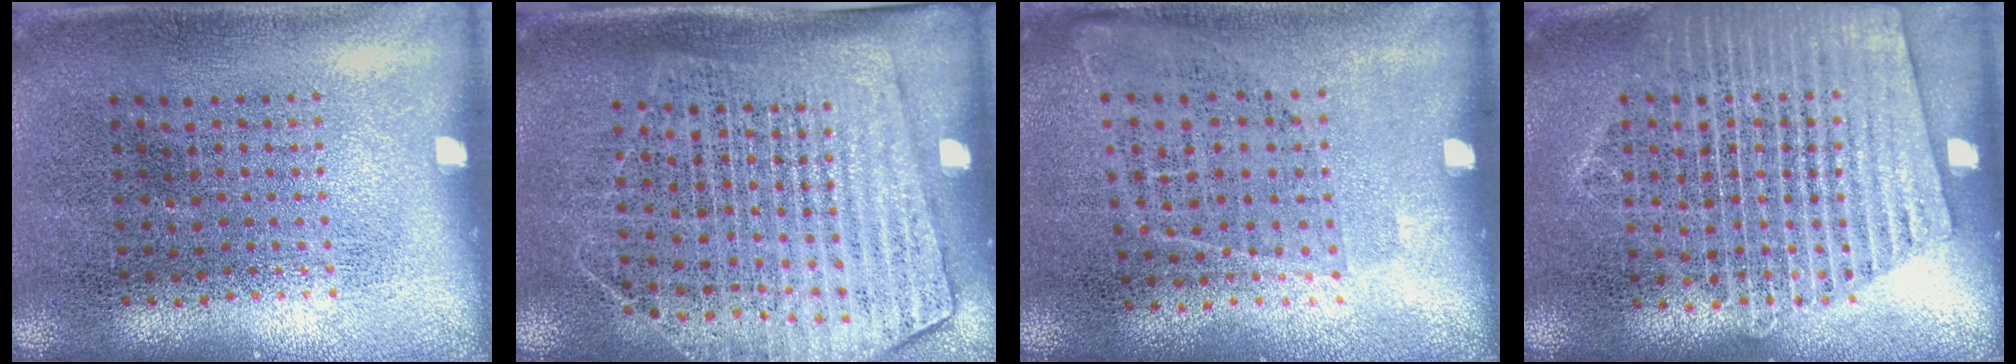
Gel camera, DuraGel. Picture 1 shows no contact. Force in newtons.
{"total": 1.7, "press": 1.5, "slide": 0.8}
{"total": 0.9, "press": 0.7, "slide": 0.6}
{"total": 1.8, "press": 1.7, "slide": 0.3}